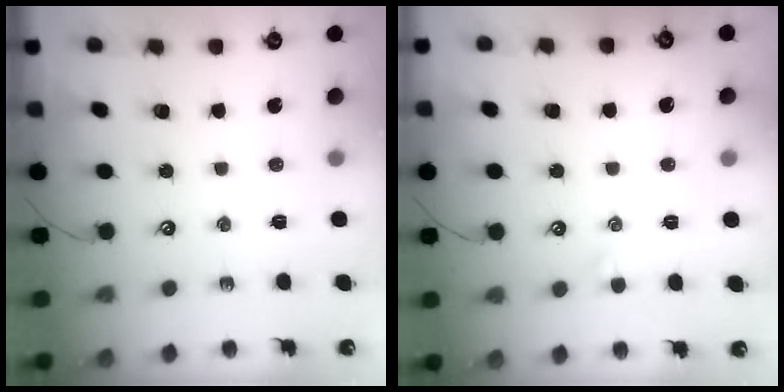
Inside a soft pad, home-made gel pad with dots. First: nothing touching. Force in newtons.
{"total": 1.4, "press": 1.3, "slide": 0.3}